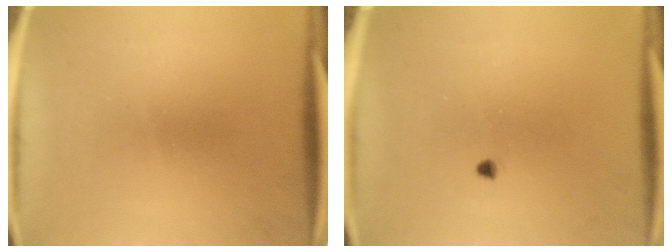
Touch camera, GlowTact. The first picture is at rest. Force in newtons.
{"total": 0.7}